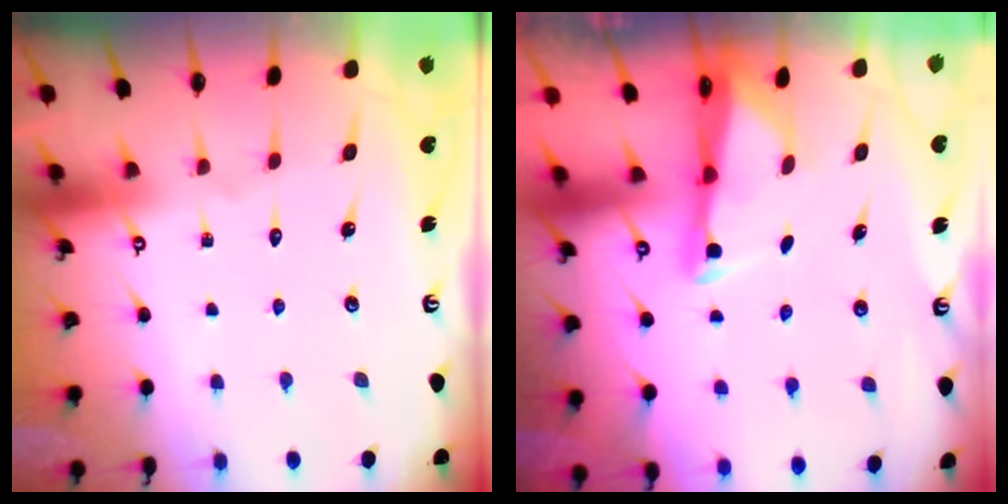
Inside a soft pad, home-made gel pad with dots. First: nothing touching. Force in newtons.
{"total": 2.7, "press": 2.7, "slide": 0.5}